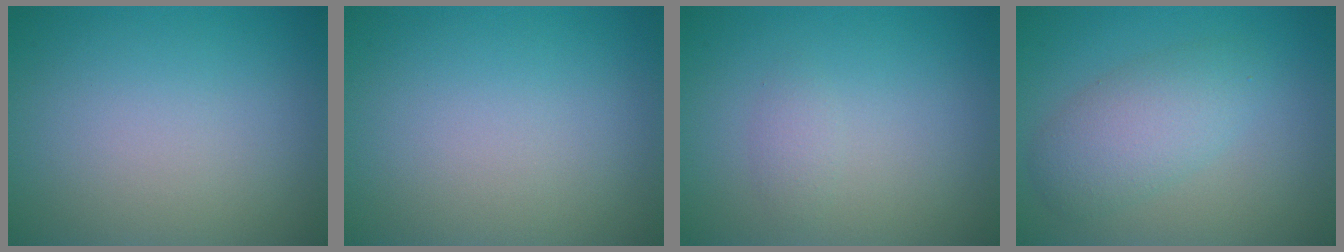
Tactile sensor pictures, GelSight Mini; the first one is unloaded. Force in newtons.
{"total": 0.0}
{"total": 0.9, "press": 0.9, "slide": 0.0}
{"total": 4.0, "press": 4.0, "slide": 0.3}